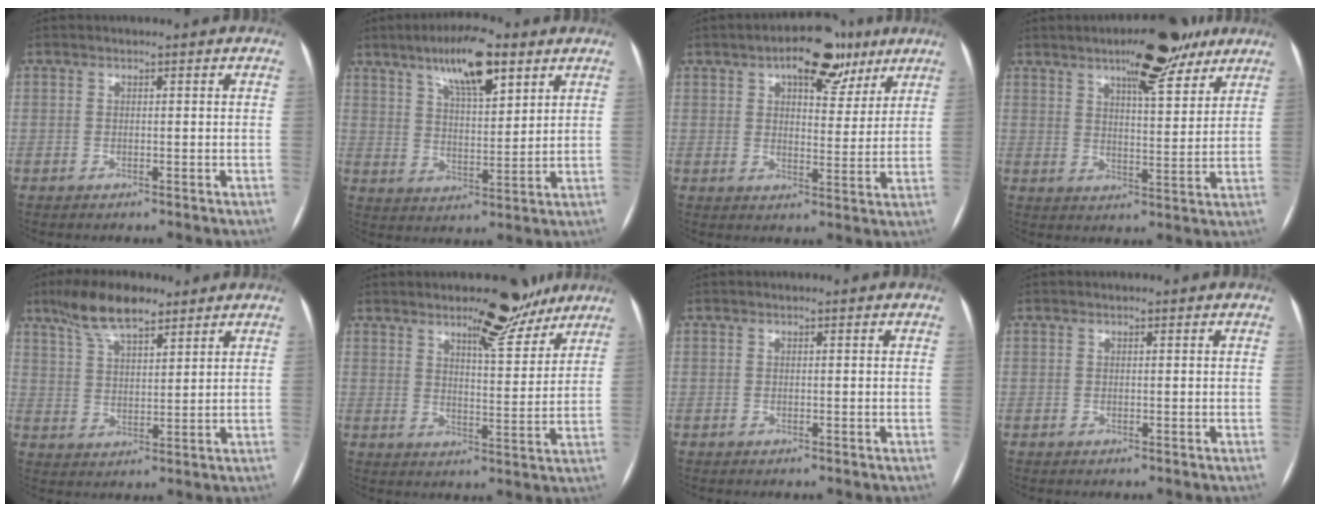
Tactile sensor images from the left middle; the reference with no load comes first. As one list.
[{"total": 11.1, "force": [6.8, 2.9, 8.2], "torque": [-0.141, 0.010, 0.115]}, {"total": 9.9, "force": [6.1, 4.5, 6.3], "torque": [-0.082, 0.019, 0.088]}, {"total": 11.2, "force": [7.6, 2.7, 7.7], "torque": [-0.110, 0.006, 0.112]}, {"total": 9.2, "force": [6.8, 2.7, 5.6], "torque": [-0.108, 0.016, 0.124]}, {"total": 8.6, "force": [6.7, 2.2, 4.9], "torque": [-0.067, -0.003, 0.101]}, {"total": 0.0}, {"total": 0.0}]